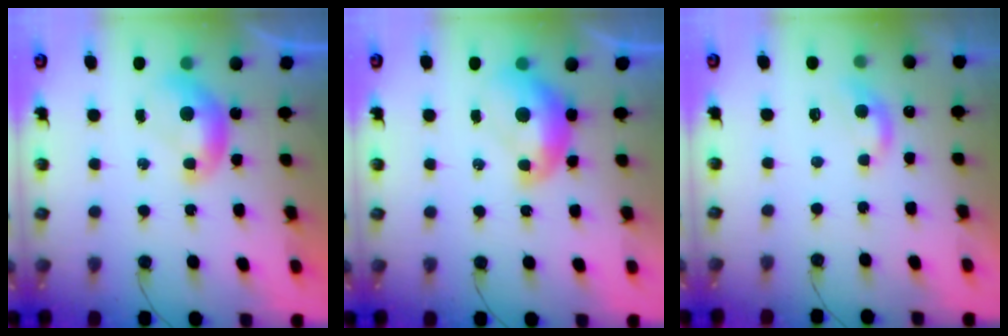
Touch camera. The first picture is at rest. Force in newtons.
{"total": 2.4, "press": 2.3, "slide": 0.7}
{"total": 0.9, "press": 0.1, "slide": 0.9}